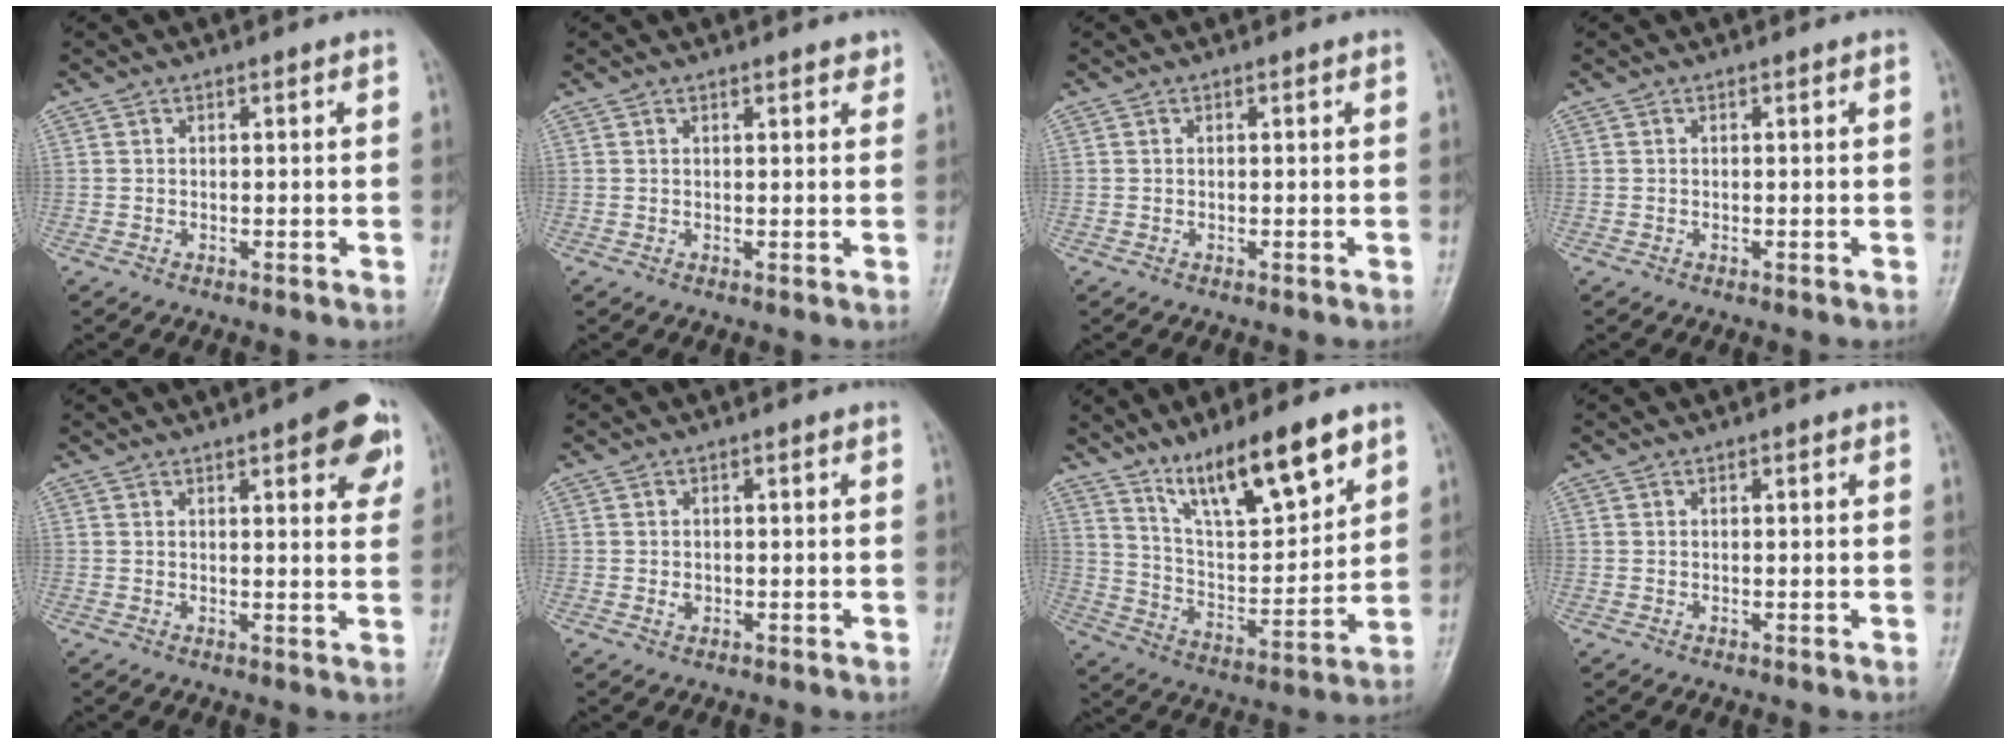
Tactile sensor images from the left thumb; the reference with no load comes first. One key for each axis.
{"total": 2.1, "fx": 1.6, "fy": 0.8, "fz": 1.0, "tx": -0.003, "ty": -0.005, "tz": 0.017}
{"total": 0.0}
{"total": 0.0}
{"total": 9.3, "fx": 4.6, "fy": 2.8, "fz": 7.6, "tx": -0.067, "ty": -0.013, "tz": 0.050}
{"total": 1.3, "fx": -0.1, "fy": 1.0, "fz": 0.7, "tx": -0.009, "ty": 0.000, "tz": 0.000}
{"total": 16.8, "fx": 11.1, "fy": 4.5, "fz": 11.8, "tx": -0.172, "ty": -0.056, "tz": 0.204}
{"total": 0.6, "fx": 0.3, "fy": 0.2, "fz": 0.4, "tx": -0.007, "ty": -0.001, "tz": 0.003}